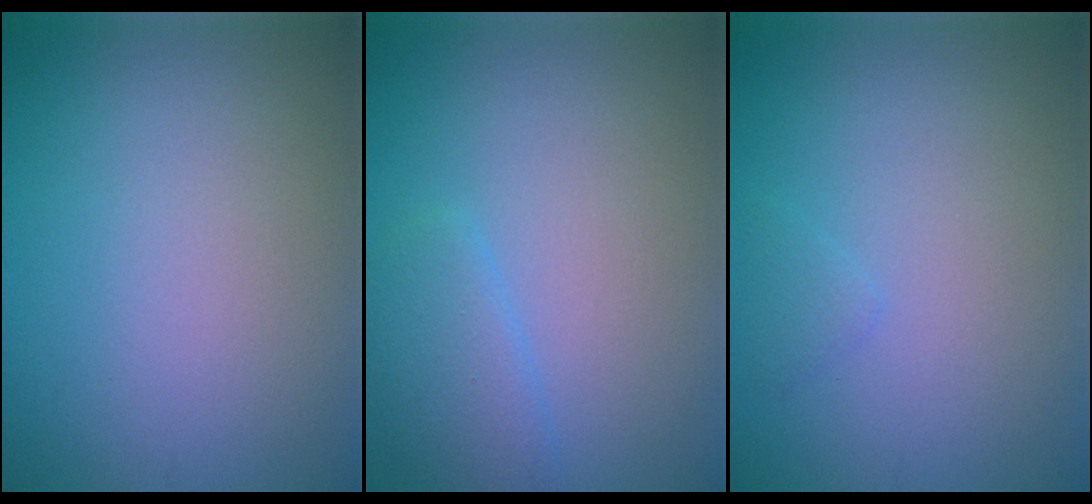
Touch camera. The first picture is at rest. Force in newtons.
{"total": 2.4, "press": 2.4, "slide": 0.2}
{"total": 0.7, "press": 0.7, "slide": 0.0}